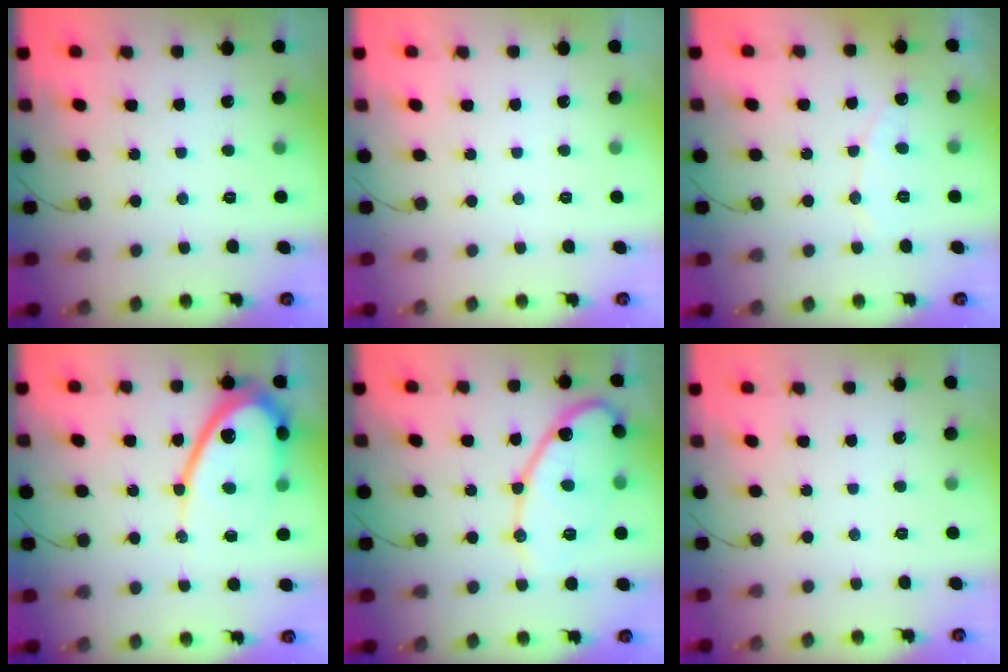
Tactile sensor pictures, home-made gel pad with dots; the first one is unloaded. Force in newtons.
{"total": 0.0}
{"total": 5.4, "press": 5.4, "slide": 0.4}
{"total": 13.8, "press": 13.8, "slide": 1.3}
{"total": 13.8, "press": 13.8, "slide": 0.8}
{"total": 0.0}